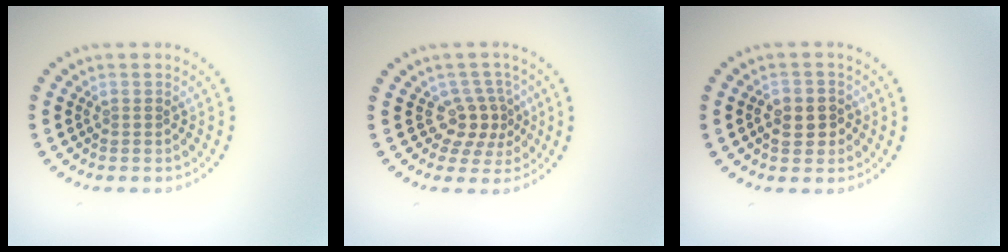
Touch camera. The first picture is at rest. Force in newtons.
{"total": 3.1, "press": 2.3, "slide": 2.0}
{"total": 2.8, "press": 2.8, "slide": 0.5}